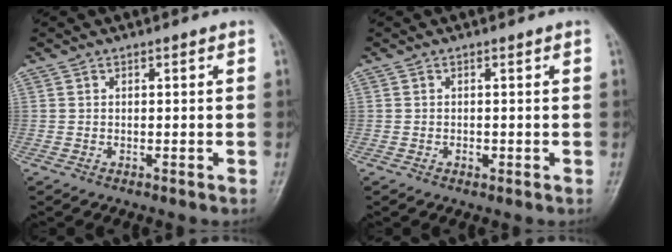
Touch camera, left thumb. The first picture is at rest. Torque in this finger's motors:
{"motor_torque": [-0.04, 0.04, 0.04, 0.02, 0.00]}